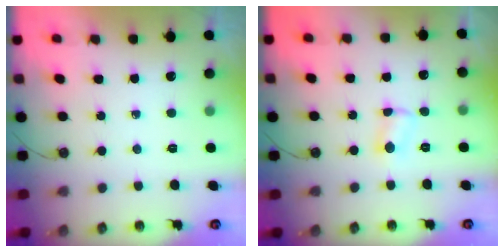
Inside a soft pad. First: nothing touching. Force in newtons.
{"total": 4.1, "press": 4.1, "slide": 0.7}